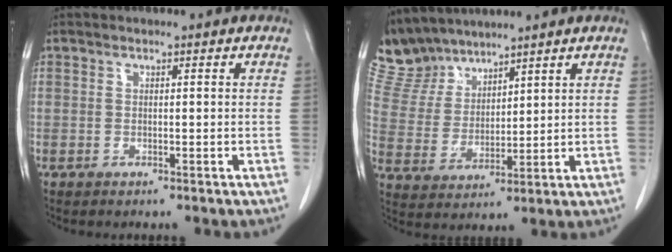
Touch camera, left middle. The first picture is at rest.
{"total": 7.7, "force": [7.3, 2.4, 0.5], "torque": [-0.026, 0.015, 0.164]}